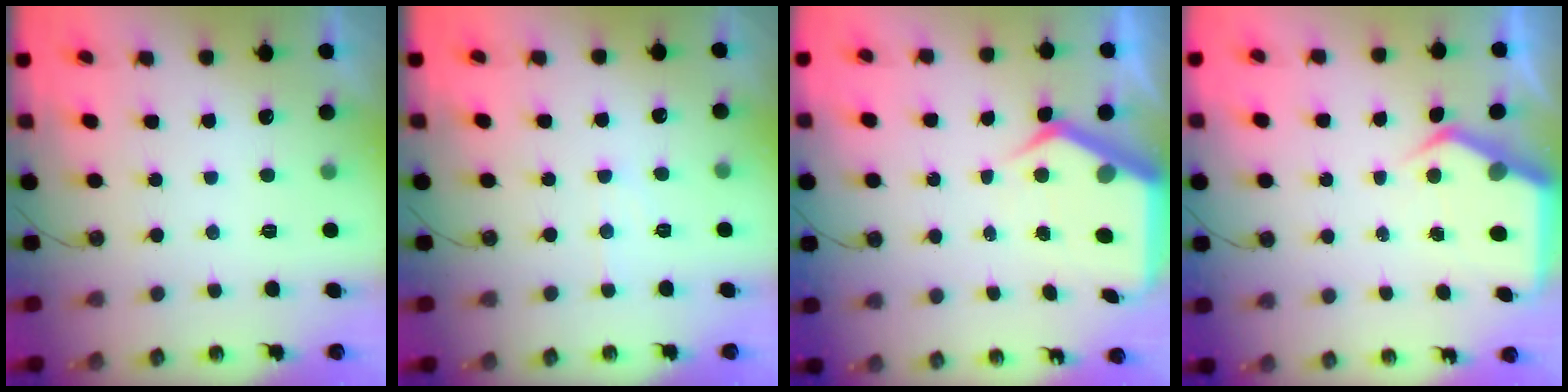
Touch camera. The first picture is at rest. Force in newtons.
{"total": 5.2, "press": 5.2, "slide": 0.5}
{"total": 7.5, "press": 7.5, "slide": 0.5}
{"total": 5.3, "press": 5.3, "slide": 0.5}